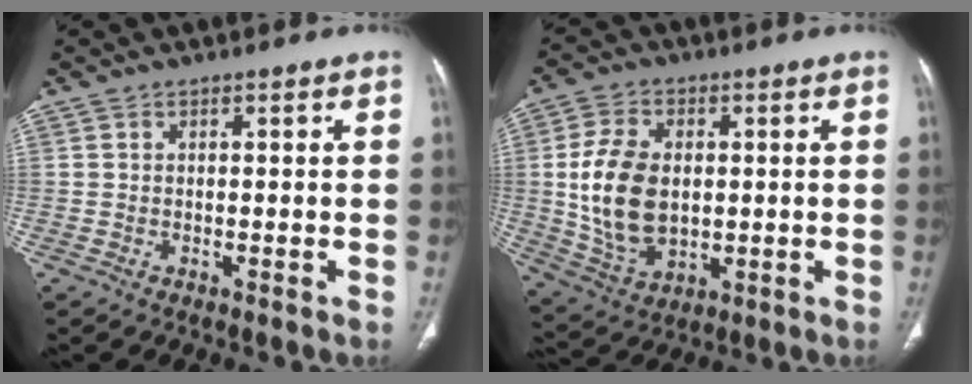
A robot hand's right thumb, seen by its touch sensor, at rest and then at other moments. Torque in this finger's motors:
{"motor_torque": [-0.26, 1.06, 0.87, 0.46, 0.17]}